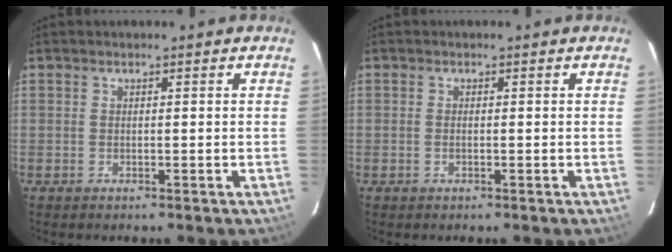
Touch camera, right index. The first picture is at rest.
{"total": 0.6, "force": [-0.3, 0.3, 0.5], "torque": [-0.011, 0.001, -0.005]}